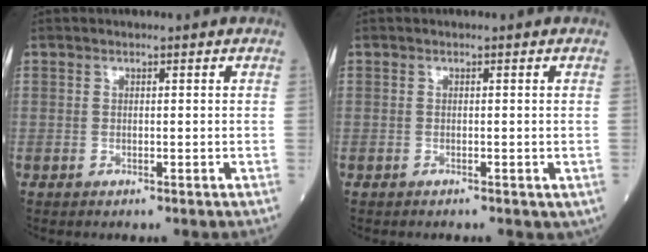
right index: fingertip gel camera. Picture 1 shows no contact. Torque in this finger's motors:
{"motor_torque": [1.22, -0.93, 0.09, 0.02]}